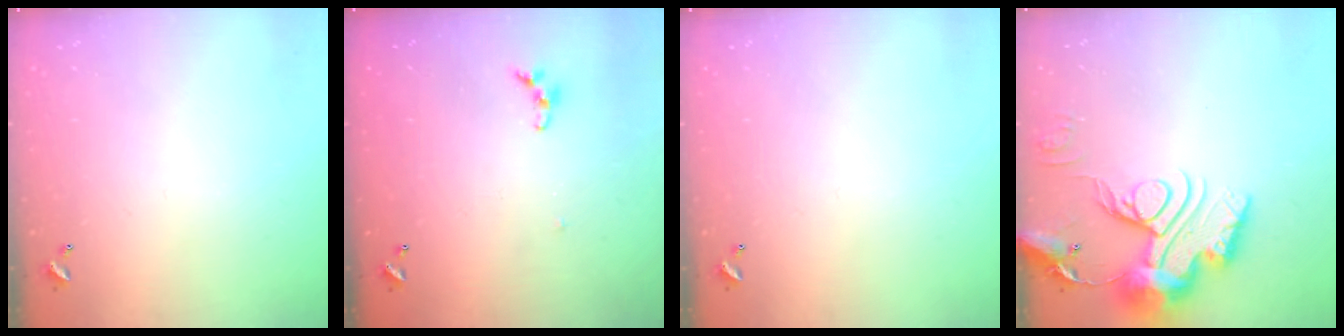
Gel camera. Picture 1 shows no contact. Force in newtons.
{"total": 4.6, "press": 4.5, "slide": 0.7}
{"total": 0.0}
{"total": 18.7, "press": 18.6, "slide": 1.7}